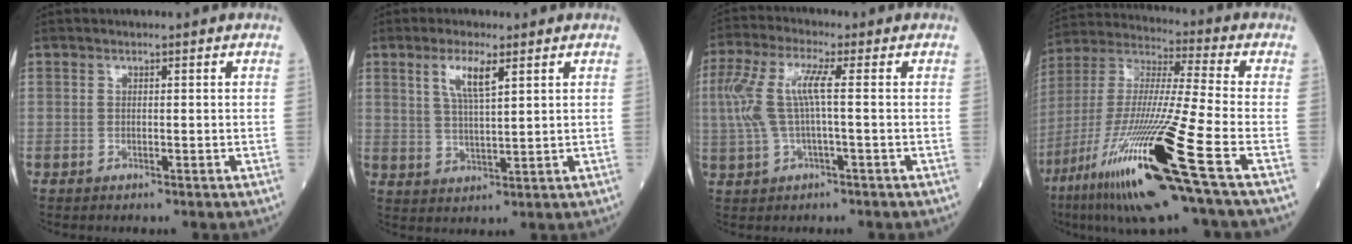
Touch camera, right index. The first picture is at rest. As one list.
[{"total": 5.4, "force": [2.7, 0.9, 4.6], "torque": [-0.094, 0.000, 0.053]}, {"total": 7.5, "force": [0.5, 1.4, 7.4], "torque": [-0.179, 0.024, 0.008]}, {"total": 22.7, "force": [-10.8, -0.2, 20.0], "torque": [-0.406, -0.054, -0.204]}]